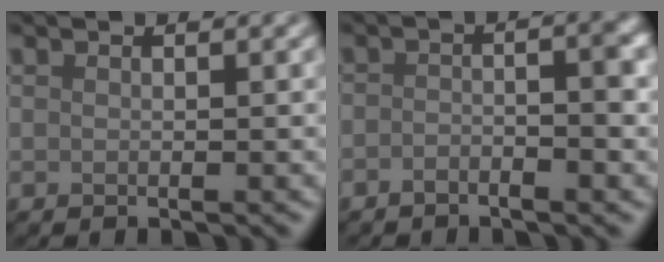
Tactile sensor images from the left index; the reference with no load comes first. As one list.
[{"total": 3.0, "force": [-1.3, 0.8, 2.6], "torque": [-0.042, 0.004, -0.027]}]